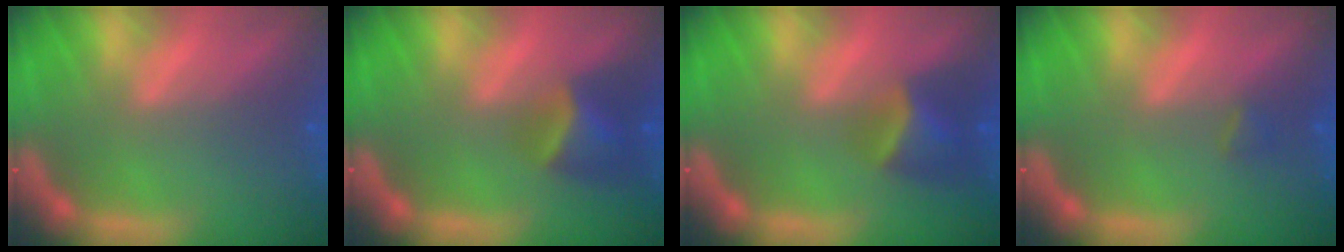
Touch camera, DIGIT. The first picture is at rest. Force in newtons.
{"total": 4.0}
{"total": 4.0}
{"total": 0.9}